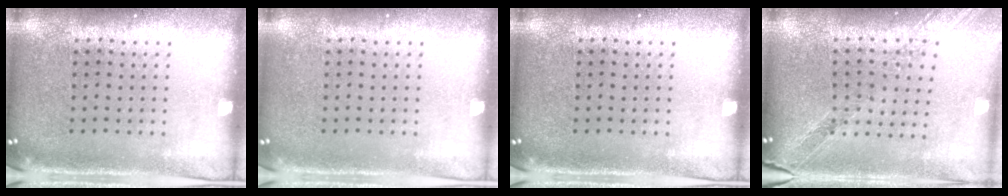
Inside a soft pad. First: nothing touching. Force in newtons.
{"total": 0.0}
{"total": 0.0}
{"total": 1.2, "press": 1.2, "slide": 0.2}